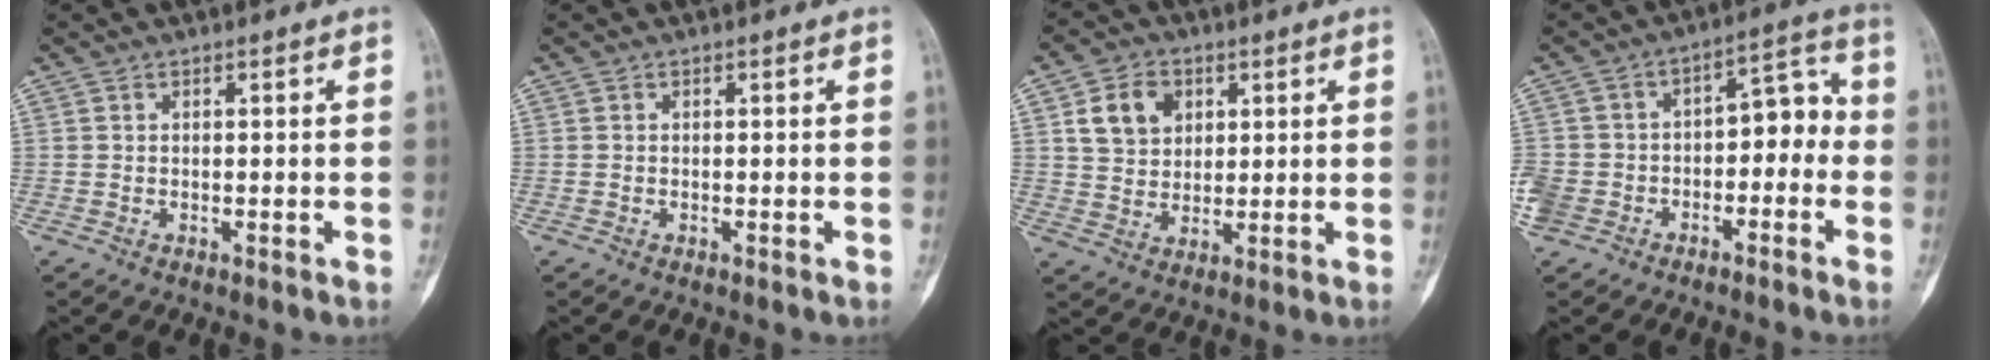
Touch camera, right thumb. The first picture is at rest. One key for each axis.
{"total": 0.0}
{"total": 8.5, "fx": 3.0, "fy": 6.7, "fz": 4.3, "tx": -0.048, "ty": -0.006, "tz": 0.056}
{"total": 12.9, "fx": -4.2, "fy": 9.4, "fz": 7.8, "tx": -0.103, "ty": 0.073, "tz": -0.073}